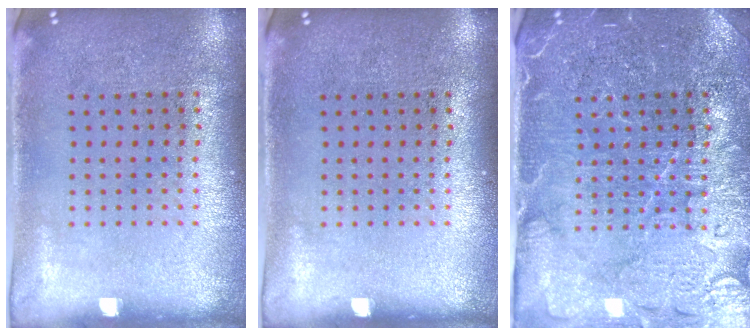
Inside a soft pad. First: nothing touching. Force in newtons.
{"total": 0.0}
{"total": 4.5, "press": 4.3, "slide": 1.3}